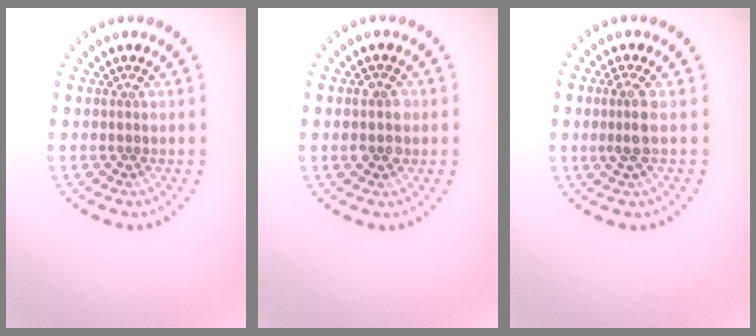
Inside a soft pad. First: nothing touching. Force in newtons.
{"total": 2.4, "press": 2.4, "slide": 0.2}
{"total": 2.0, "press": 1.6, "slide": 1.2}